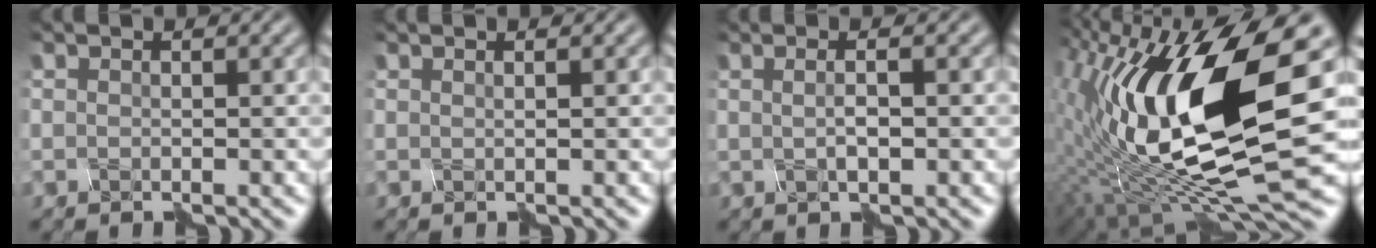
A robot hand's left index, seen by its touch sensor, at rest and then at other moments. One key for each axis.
{"total": 1.2, "fx": 0.4, "fy": 0.7, "fz": 0.9, "tx": 0.005, "ty": 0.011, "tz": -0.015}
{"total": 2.1, "fx": -0.3, "fy": 0.7, "fz": 1.9, "tx": -0.025, "ty": 0.002, "tz": -0.010}
{"total": 17.7, "fx": 1.1, "fy": 7.1, "fz": 16.2, "tx": -0.307, "ty": 0.001, "tz": 0.026}